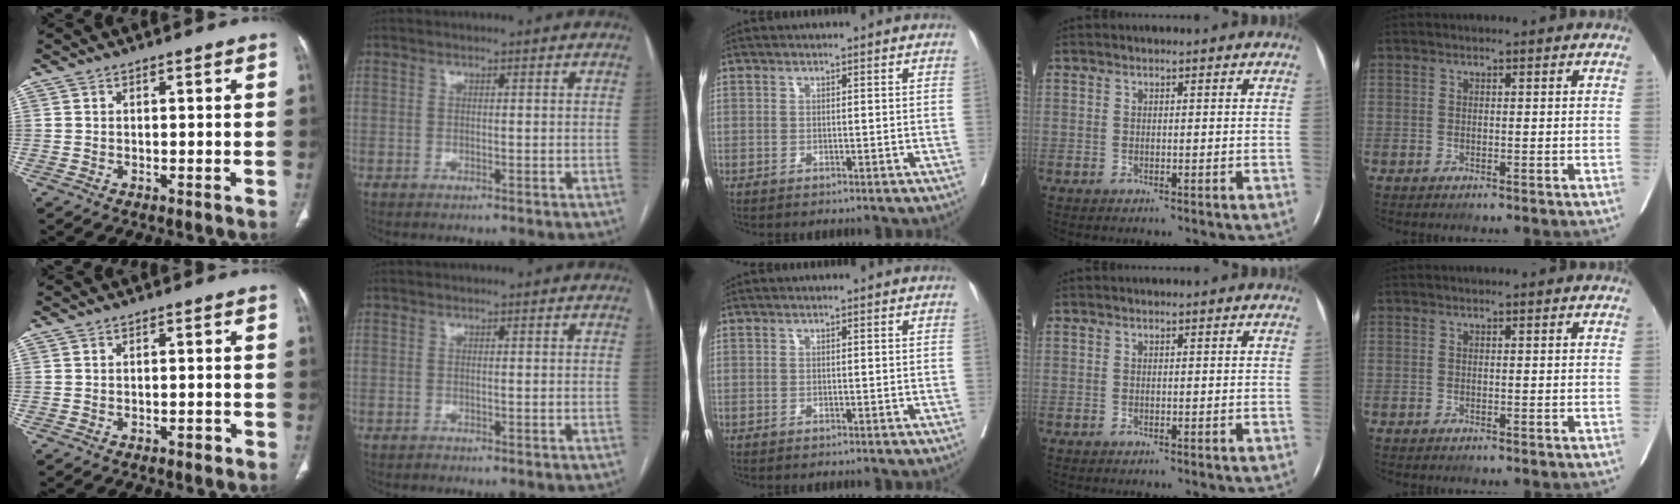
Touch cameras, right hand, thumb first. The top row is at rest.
{"thumb": {"total": 1.1, "force": [-0.8, 0.5, 0.7], "torque": [-0.008, 0.003, -0.012]}}